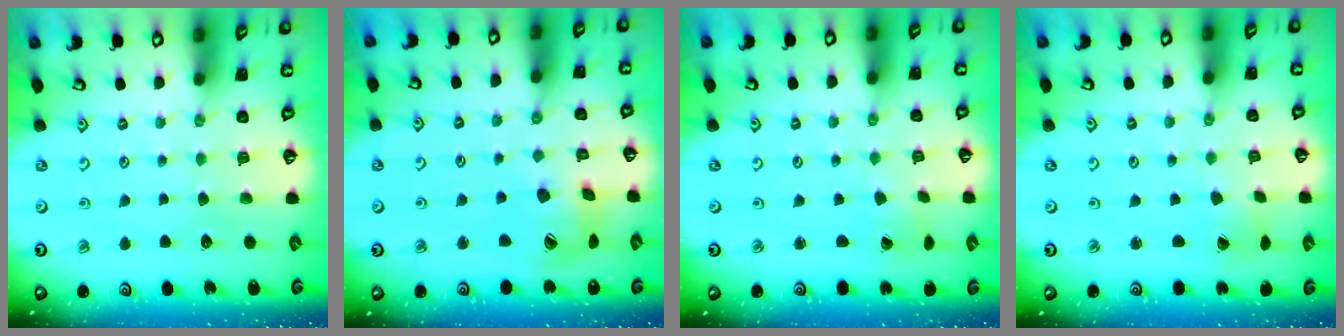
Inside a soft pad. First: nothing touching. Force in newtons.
{"total": 13.2, "press": 13.1, "slide": 1.7}
{"total": 1.1, "press": 1.1, "slide": 0.1}
{"total": 1.1, "press": 1.1, "slide": 0.1}